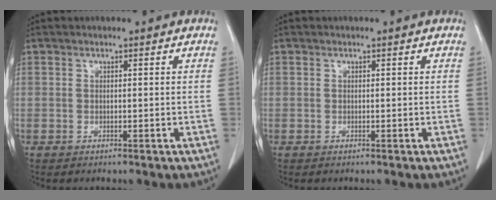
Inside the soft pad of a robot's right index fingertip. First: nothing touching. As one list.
[{"total": 0.0}]